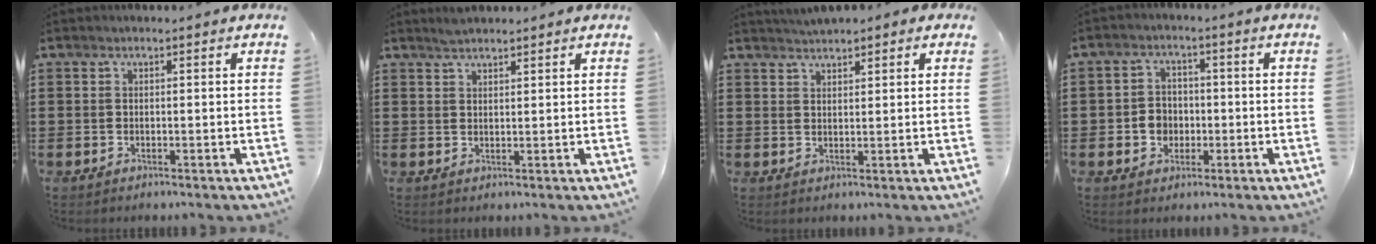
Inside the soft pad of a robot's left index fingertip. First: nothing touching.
{"total": 1.8, "force": [1.8, 0.3, 0.3], "torque": [-0.010, 0.001, 0.035]}
{"total": 2.5, "force": [2.4, 0.5, 0.4], "torque": [-0.015, -0.001, 0.045]}
{"total": 3.8, "force": [-0.9, 3.3, 1.7], "torque": [-0.033, 0.003, -0.021]}